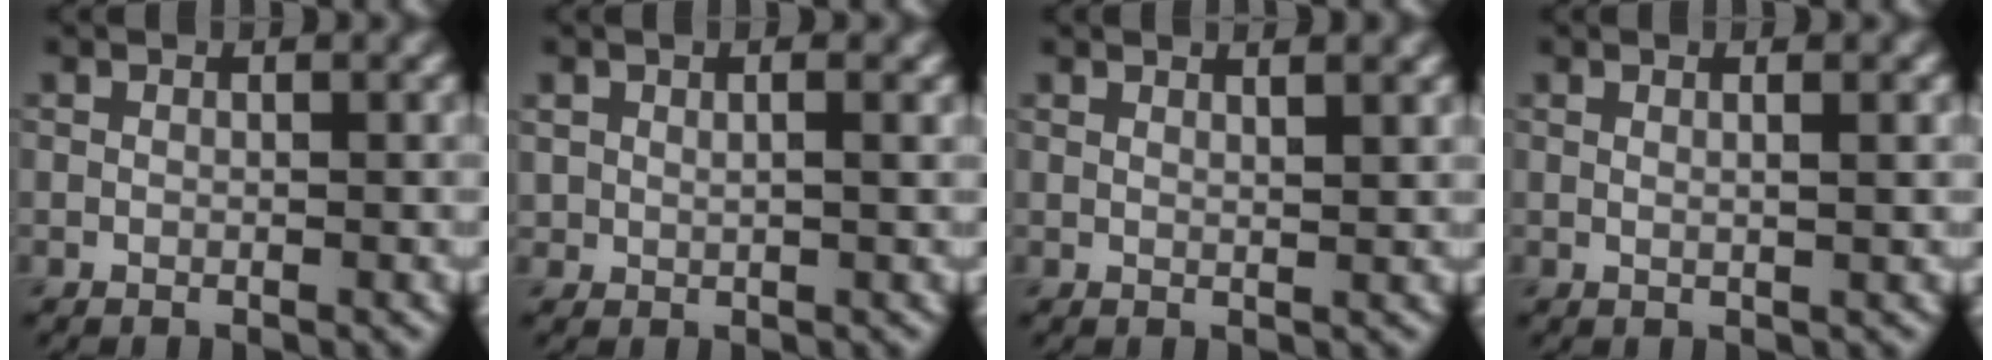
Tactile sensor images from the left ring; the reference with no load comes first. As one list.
[{"total": 1.5, "force": [0.9, 0.7, 1.0], "torque": [-0.020, -0.003, 0.021]}, {"total": 2.0, "force": [1.4, 0.6, 1.2], "torque": [-0.003, 0.008, 0.006]}, {"total": 2.4, "force": [0.9, 0.9, 2.0], "torque": [-0.015, 0.004, -0.007]}]